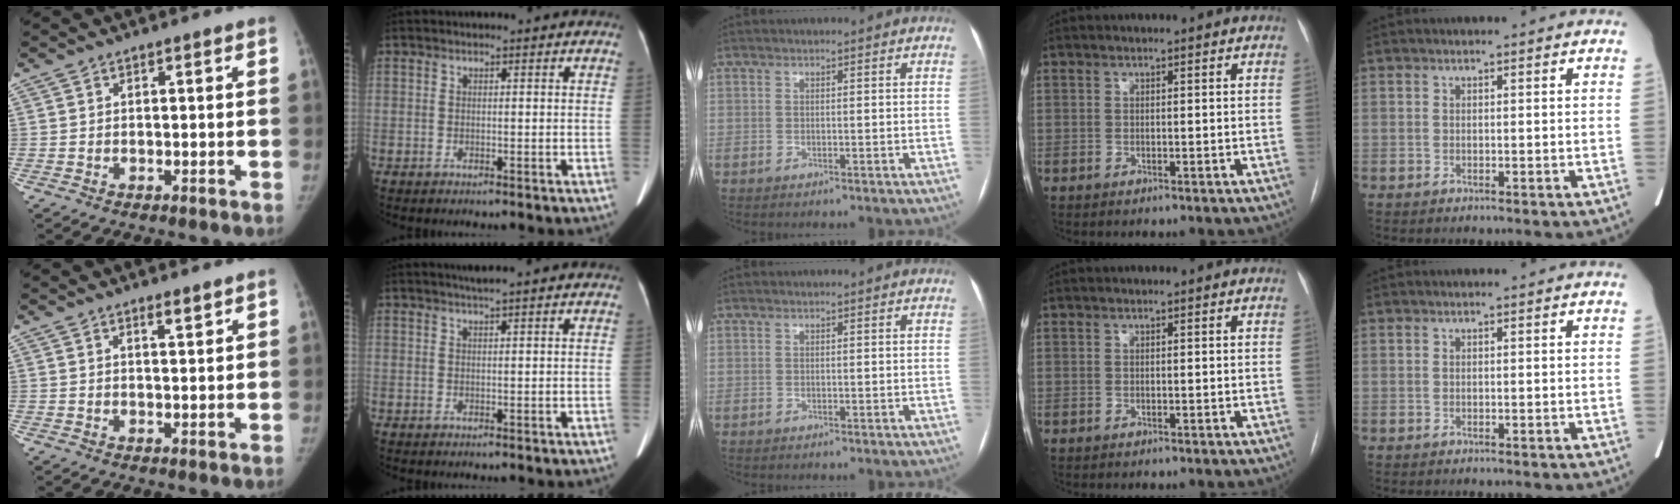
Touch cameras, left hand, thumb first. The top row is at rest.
{"thumb": {"total": 2.1, "force": [1.6, 0.4, 1.3], "torque": [-0.019, -0.013, 0.028]}, "index": {"total": 1.5, "force": [1.2, -0.4, 0.9], "torque": [-0.014, 0.003, 0.025]}}